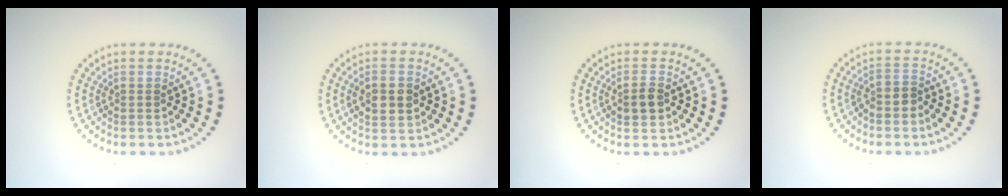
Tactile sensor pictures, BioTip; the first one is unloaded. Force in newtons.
{"total": 3.2, "press": 3.2, "slide": 0.2}
{"total": 1.8, "press": 1.7, "slide": 0.4}
{"total": 1.5, "press": 1.1, "slide": 1.0}